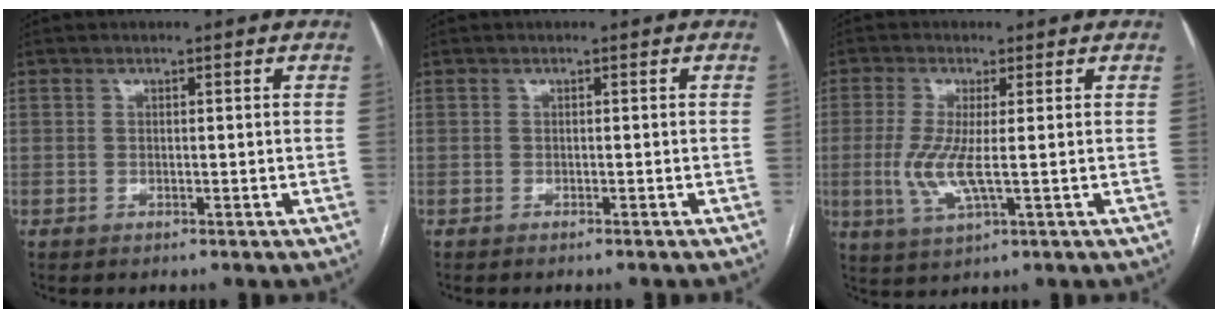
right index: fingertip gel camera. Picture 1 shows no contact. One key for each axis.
{"total": 1.1, "fx": -0.9, "fy": -0.3, "fz": 0.5, "tx": -0.007, "ty": 0.002, "tz": -0.012}
{"total": 6.6, "fx": -0.5, "fy": 0.9, "fz": 6.5, "tx": -0.150, "ty": -0.013, "tz": -0.011}